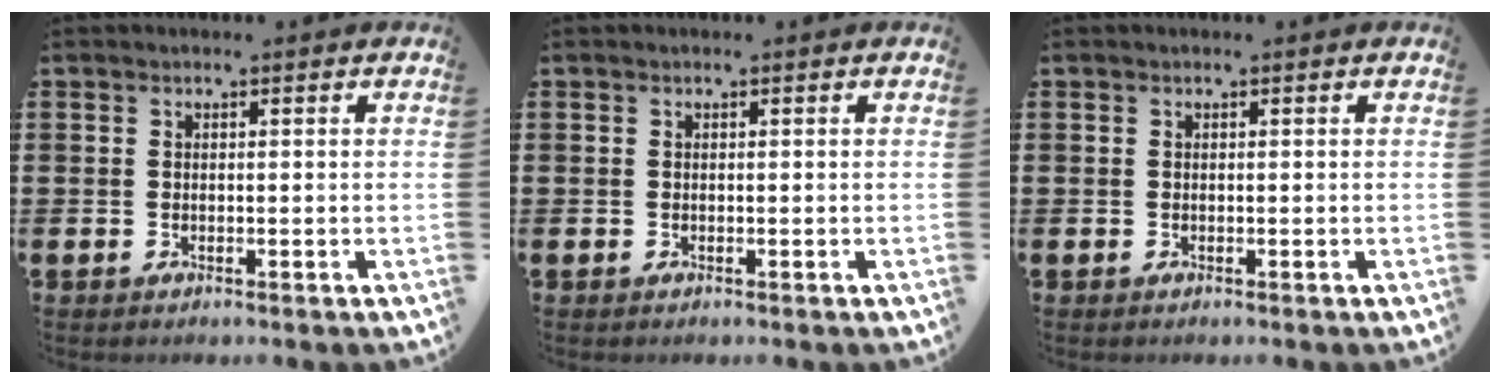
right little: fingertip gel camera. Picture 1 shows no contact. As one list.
[{"total": 0.0}, {"total": 0.0}]